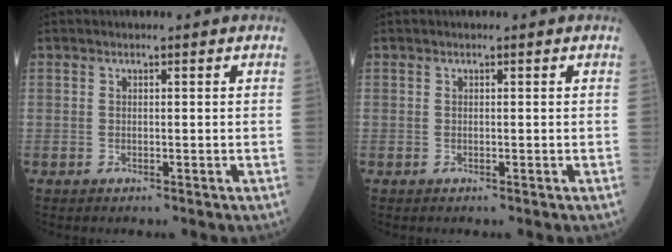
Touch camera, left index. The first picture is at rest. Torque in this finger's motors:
{"motor_torque": [-0.30, 0.30, 0.01, 0.00]}